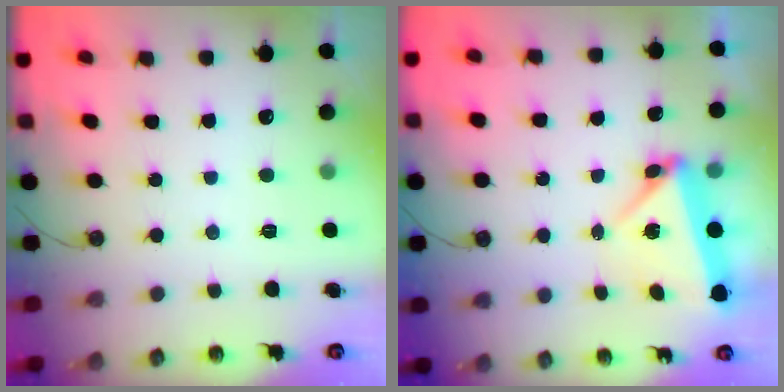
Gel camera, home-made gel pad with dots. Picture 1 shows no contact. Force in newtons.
{"total": 5.9, "press": 5.0, "slide": 3.0}